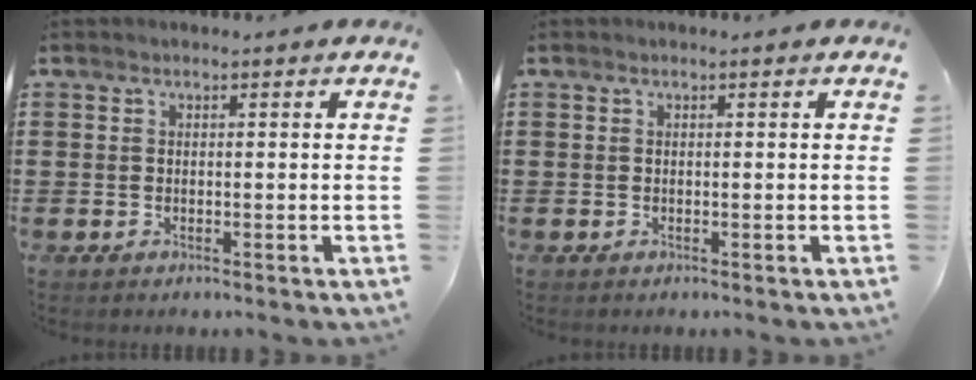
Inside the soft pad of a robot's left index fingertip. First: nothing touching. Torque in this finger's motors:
{"motor_torque": [-0.03, -0.01, 0.00, -0.01]}